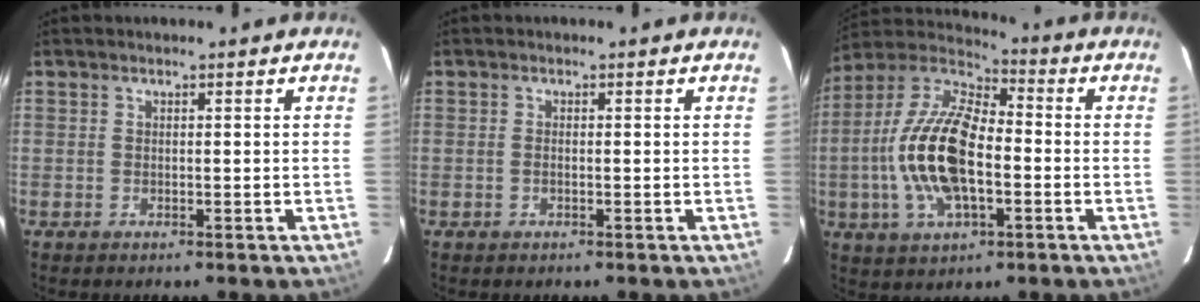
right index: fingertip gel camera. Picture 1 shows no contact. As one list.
[{"total": 0.6, "force": [-0.2, 0.3, 0.5], "torque": [-0.012, 0.001, -0.005]}, {"total": 17.6, "force": [-2.8, 8.0, 15.5], "torque": [-0.319, 0.005, -0.059]}]